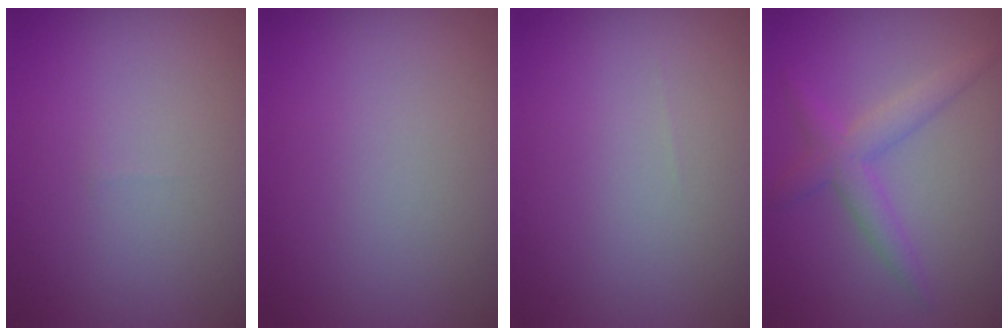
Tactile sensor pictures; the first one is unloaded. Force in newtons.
{"total": 0.0}
{"total": 0.0}
{"total": 3.0, "press": 3.0, "slide": 0.1}